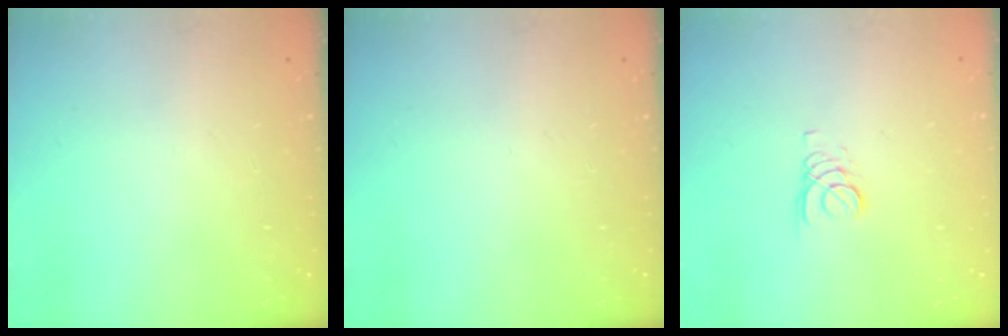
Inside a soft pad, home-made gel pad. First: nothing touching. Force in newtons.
{"total": 0.0}
{"total": 2.4, "press": 2.4, "slide": 0.2}